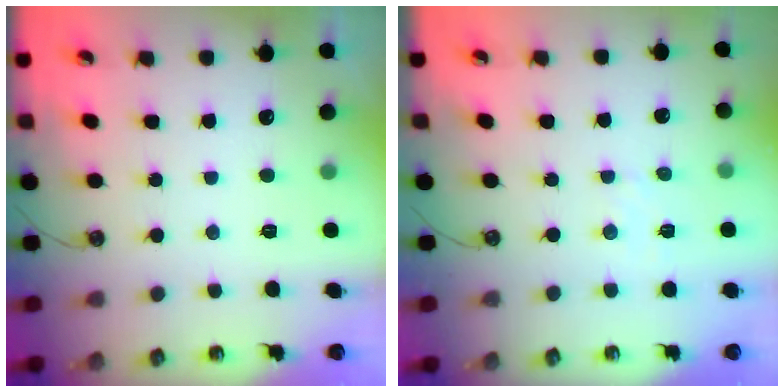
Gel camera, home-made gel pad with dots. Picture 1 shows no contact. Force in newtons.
{"total": 2.7, "press": 2.7, "slide": 0.4}